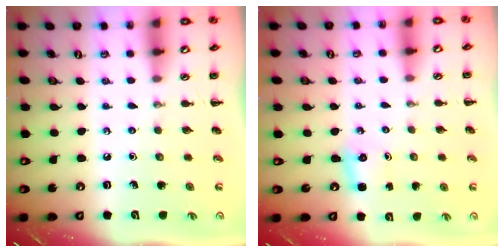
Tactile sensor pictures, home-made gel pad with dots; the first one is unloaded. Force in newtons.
{"total": 2.5, "press": 2.4, "slide": 0.8}